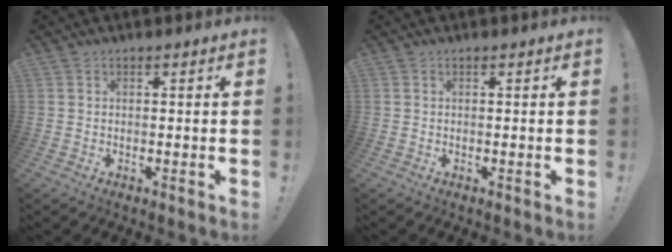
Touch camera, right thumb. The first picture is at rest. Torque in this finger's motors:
{"motor_torque": [0.00, 0.00, -0.04, 0.02, 0.00]}